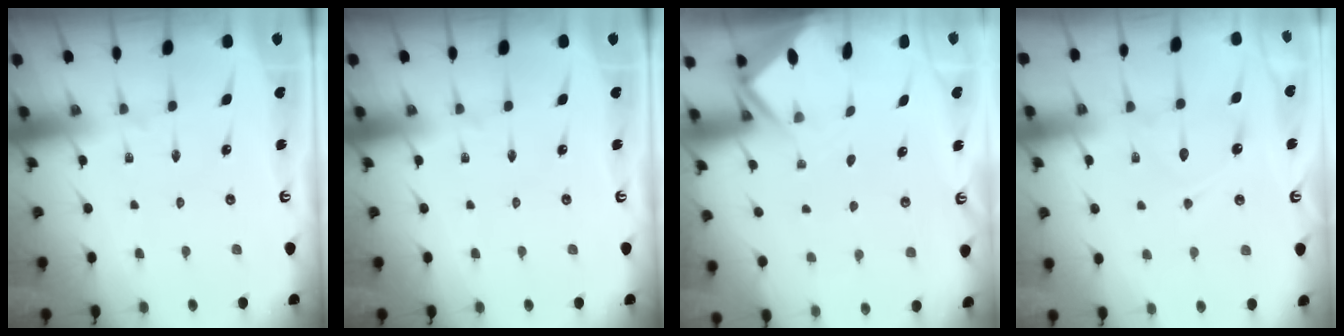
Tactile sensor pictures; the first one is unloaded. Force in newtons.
{"total": 0.0}
{"total": 3.0, "press": 3.0, "slide": 0.3}
{"total": 10.8, "press": 10.7, "slide": 1.0}